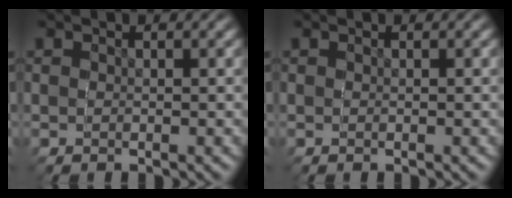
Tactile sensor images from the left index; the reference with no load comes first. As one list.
[{"total": 0.0}]